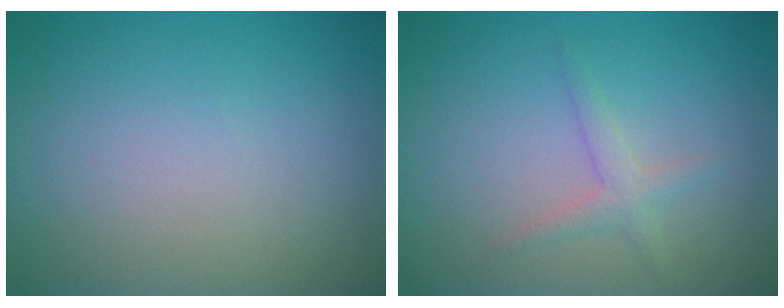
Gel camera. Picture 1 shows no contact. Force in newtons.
{"total": 1.6, "press": 1.6, "slide": 0.0}